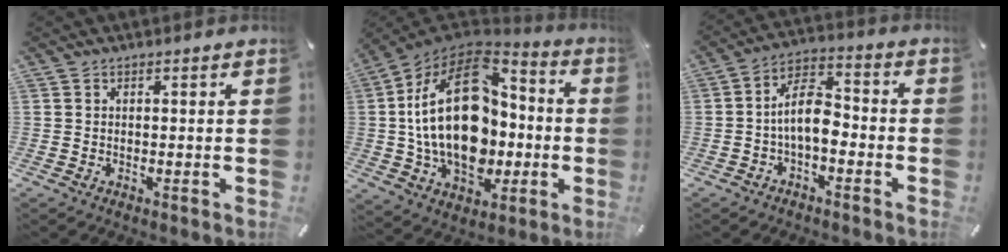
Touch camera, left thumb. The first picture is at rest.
{"total": 27.0, "force": [-0.3, 17.8, 20.3], "torque": [-0.397, -0.002, 0.000]}
{"total": 10.4, "force": [-2.2, 5.5, 8.5], "torque": [-0.158, 0.019, -0.035]}